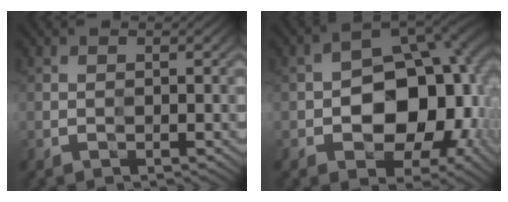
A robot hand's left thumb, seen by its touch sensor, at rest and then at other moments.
{"total": 13.1, "force": [-1.6, 9.3, 9.0], "torque": [-0.102, 0.002, -0.021]}